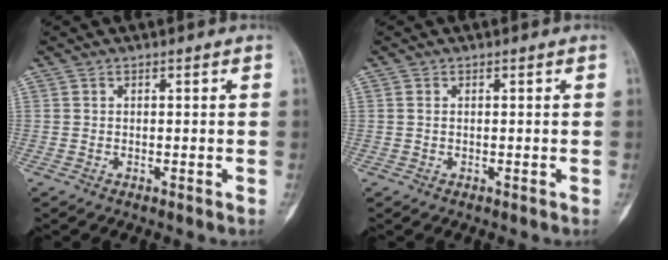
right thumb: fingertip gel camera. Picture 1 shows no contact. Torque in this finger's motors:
{"motor_torque": [-0.42, 0.10, 0.35, 0.06, -0.02]}